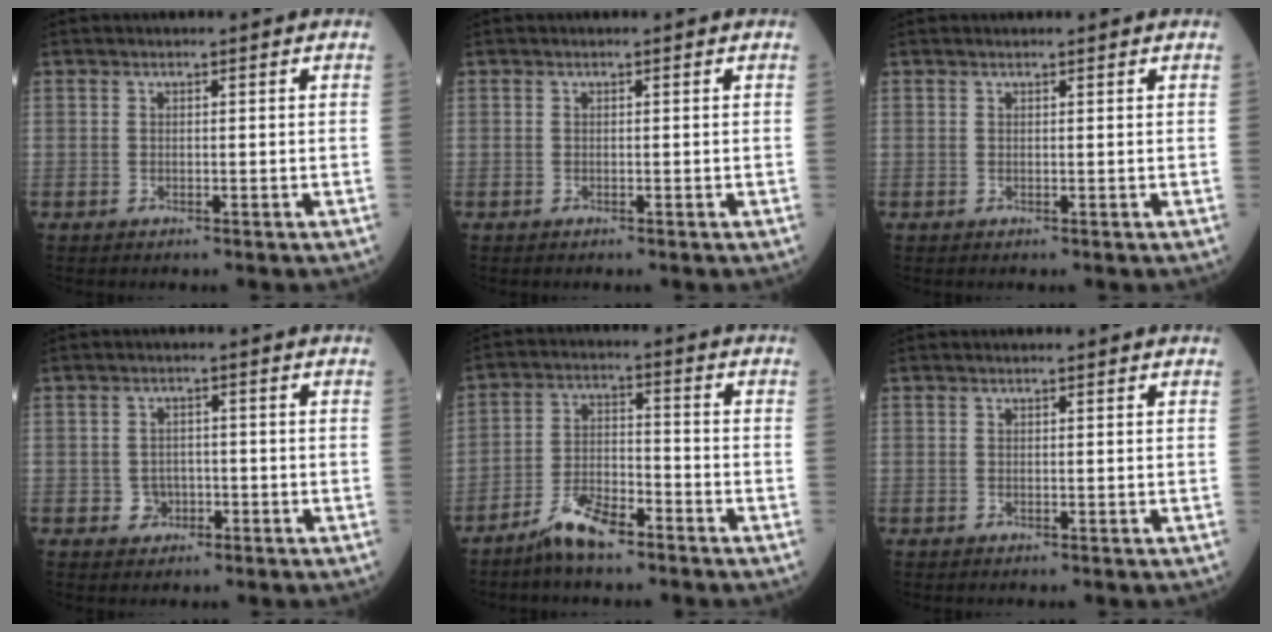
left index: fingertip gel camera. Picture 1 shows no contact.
{"total": 0.0}
{"total": 1.0, "force": [1.0, 0.0, 0.3], "torque": [-0.005, 0.010, 0.016]}
{"total": 2.5, "force": [-0.9, 2.2, 0.7], "torque": [-0.010, 0.006, -0.013]}
{"total": 6.9, "force": [-5.3, 1.8, 4.0], "torque": [-0.084, -0.006, -0.104]}
{"total": 0.6, "force": [0.6, 0.0, 0.1], "torque": [-0.006, 0.000, 0.007]}